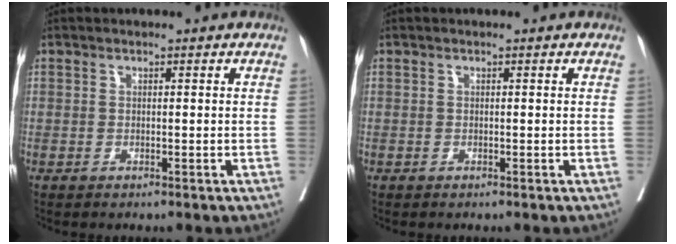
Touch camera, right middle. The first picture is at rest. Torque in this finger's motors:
{"motor_torque": [0.05, 0.10, 0.04, 0.01]}